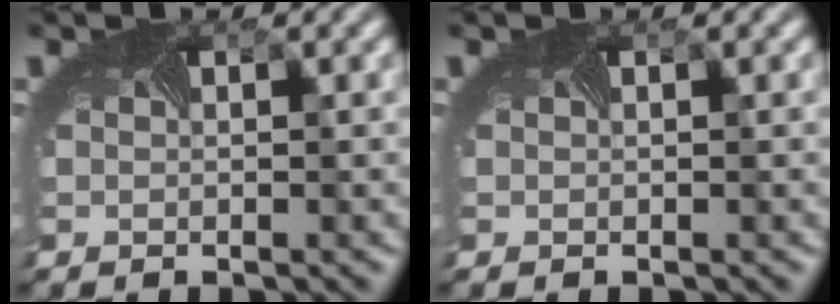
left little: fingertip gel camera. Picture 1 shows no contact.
{"total": 0.0}